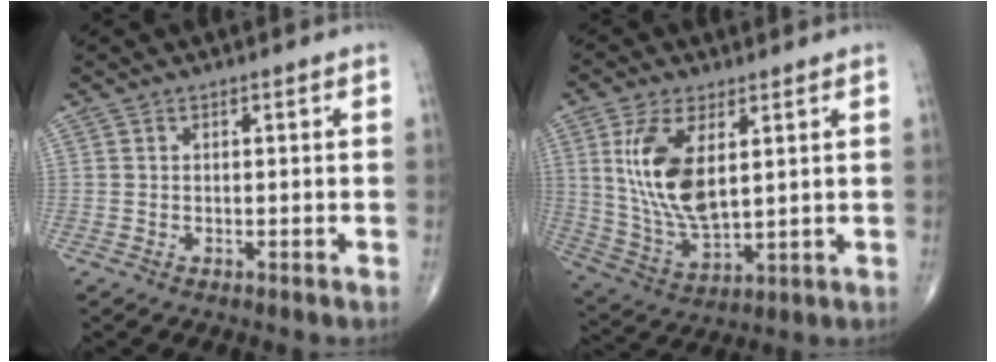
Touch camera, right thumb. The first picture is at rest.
{"total": 13.9, "force": [3.7, 6.6, 11.7], "torque": [-0.235, -0.021, 0.085]}